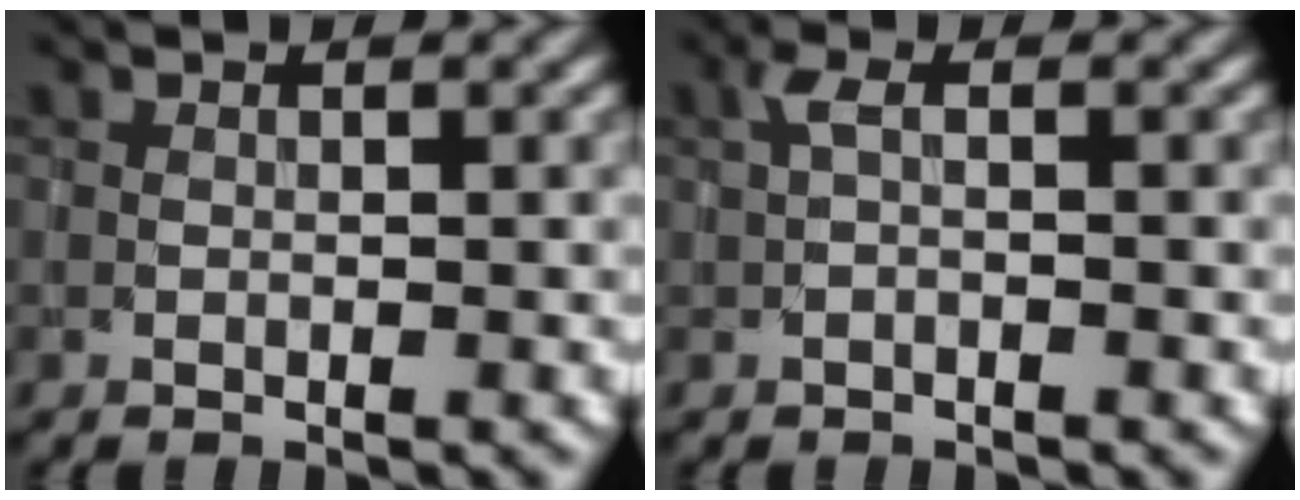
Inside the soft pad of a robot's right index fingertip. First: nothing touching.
{"total": 1.3, "force": [0.1, 0.4, 1.3], "torque": [-0.030, 0.002, -0.001]}